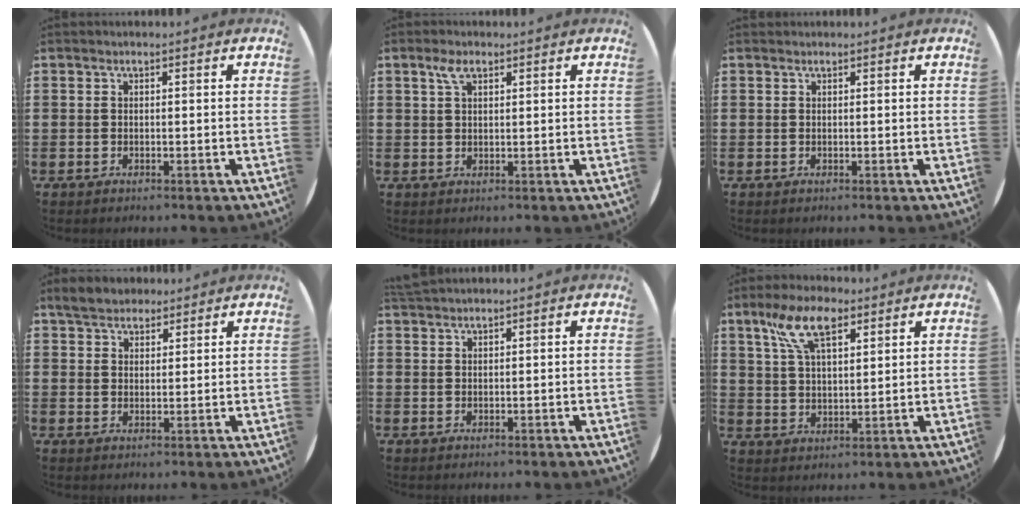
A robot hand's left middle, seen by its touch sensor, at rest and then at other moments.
{"total": 2.5, "force": [1.6, 1.1, 1.7], "torque": [-0.038, 0.006, 0.028]}
{"total": 0.0}
{"total": 3.9, "force": [3.4, 1.6, 0.7], "torque": [-0.016, -0.002, 0.064]}
{"total": 1.1, "force": [1.0, -0.2, 0.0], "torque": [-0.001, -0.001, 0.022]}
{"total": 8.4, "force": [5.1, 3.6, 5.6], "torque": [-0.118, 0.004, 0.091]}